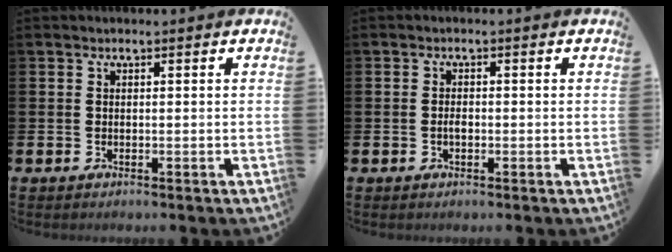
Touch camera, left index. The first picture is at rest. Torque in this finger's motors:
{"motor_torque": [0.54, 0.28, 0.00, 0.01]}